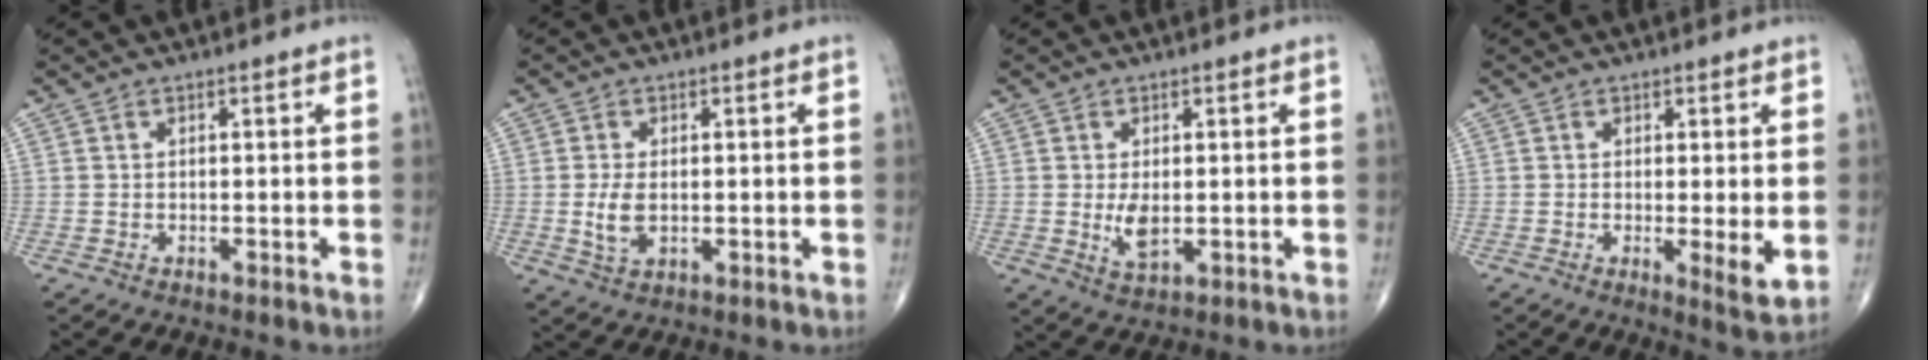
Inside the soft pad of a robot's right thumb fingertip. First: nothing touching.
{"total": 4.6, "force": [-0.1, 2.6, 3.8], "torque": [-0.076, -0.007, 0.000]}
{"total": 4.2, "force": [-0.1, 2.1, 3.6], "torque": [-0.063, -0.011, 0.003]}
{"total": 4.6, "force": [-0.3, 0.9, 4.5], "torque": [-0.075, -0.018, -0.009]}